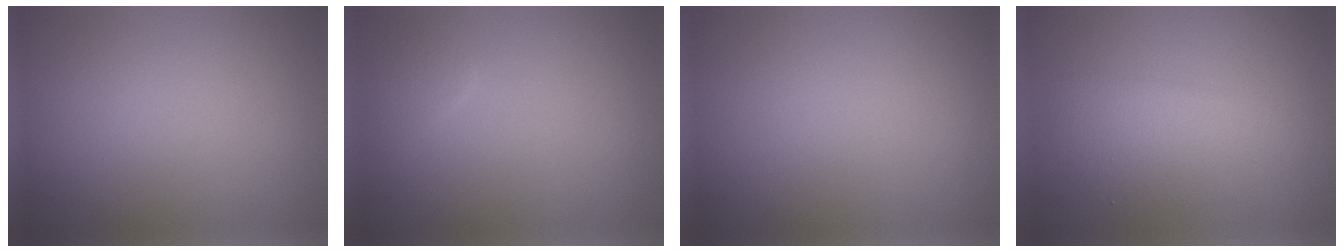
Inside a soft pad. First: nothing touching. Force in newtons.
{"total": 1.2, "press": 1.2, "slide": 0.1}
{"total": 0.0}
{"total": 3.2, "press": 3.2, "slide": 0.0}